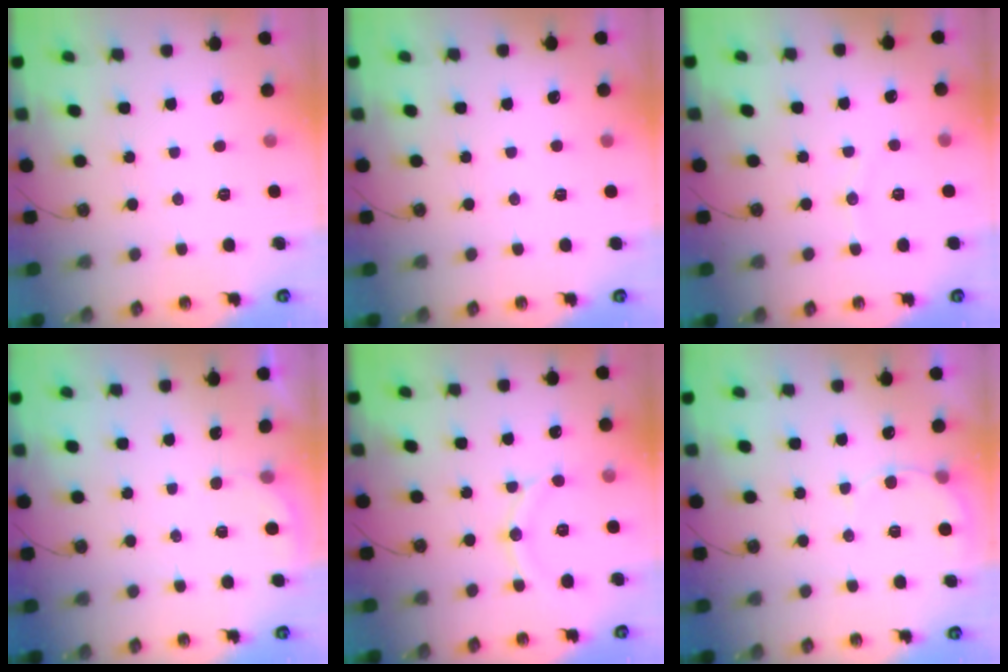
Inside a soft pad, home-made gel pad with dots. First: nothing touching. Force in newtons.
{"total": 1.2, "press": 1.2, "slide": 0.1}
{"total": 4.9, "press": 4.8, "slide": 0.9}
{"total": 1.6, "press": 1.6, "slide": 0.0}
{"total": 11.1, "press": 11.1, "slide": 1.0}
{"total": 5.9, "press": 5.8, "slide": 0.4}